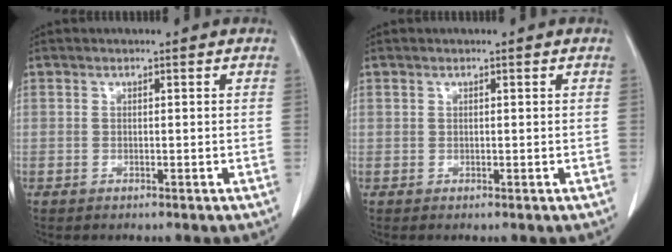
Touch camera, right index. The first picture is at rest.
{"total": 0.0}